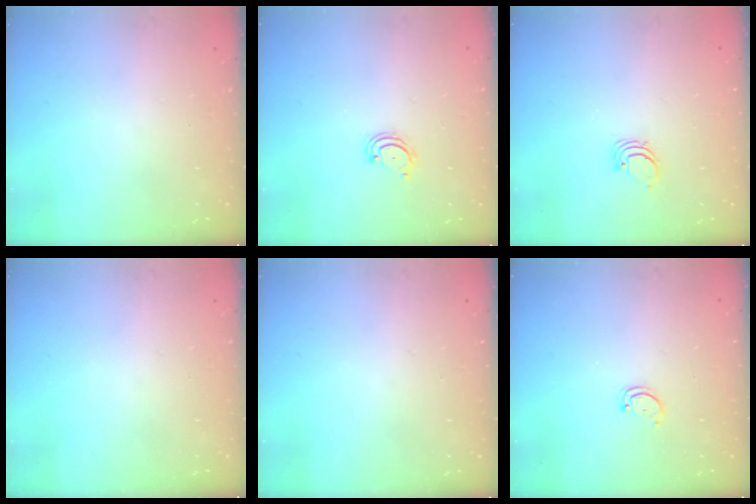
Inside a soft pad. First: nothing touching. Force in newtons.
{"total": 2.8, "press": 2.8, "slide": 0.3}
{"total": 1.7, "press": 1.7, "slide": 0.1}
{"total": 0.0}
{"total": 0.0}
{"total": 2.8, "press": 2.7, "slide": 0.3}